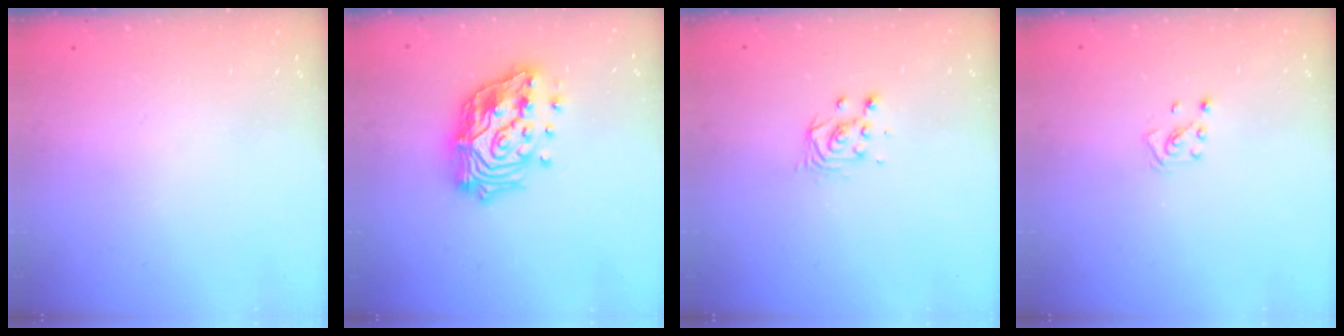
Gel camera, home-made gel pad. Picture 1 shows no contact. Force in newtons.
{"total": 19.6, "press": 19.5, "slide": 2.3}
{"total": 3.7, "press": 3.7, "slide": 0.3}
{"total": 2.1, "press": 2.0, "slide": 0.3}